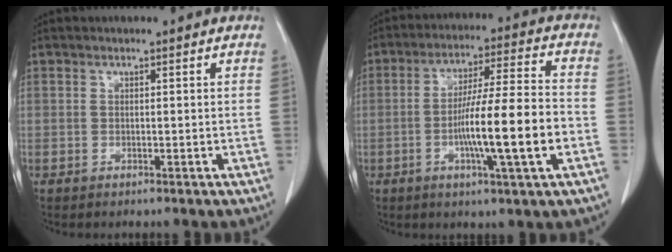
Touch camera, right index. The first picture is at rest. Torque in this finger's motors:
{"motor_torque": [1.73, -0.41, 0.56, 0.17]}